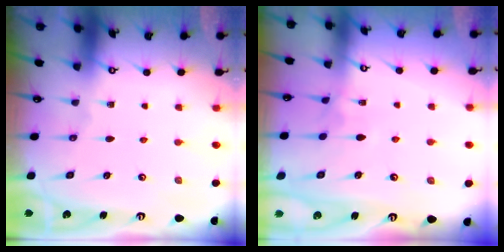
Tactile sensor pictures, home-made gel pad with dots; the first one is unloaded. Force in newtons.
{"total": 2.4, "press": 2.4, "slide": 0.3}